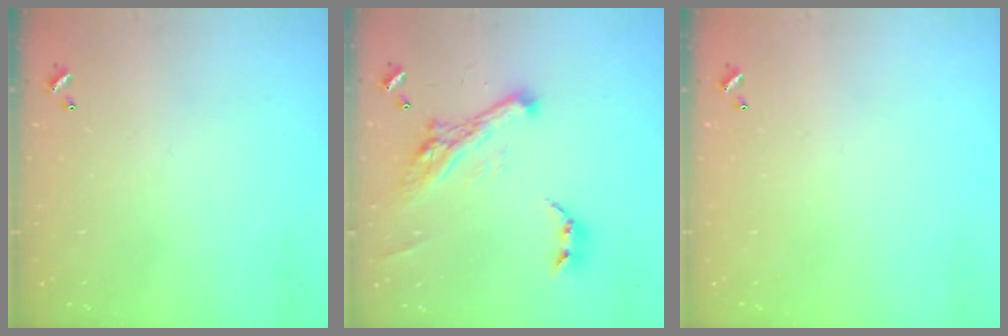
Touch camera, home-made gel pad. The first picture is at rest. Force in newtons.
{"total": 9.3, "press": 9.2, "slide": 1.2}
{"total": 0.0}